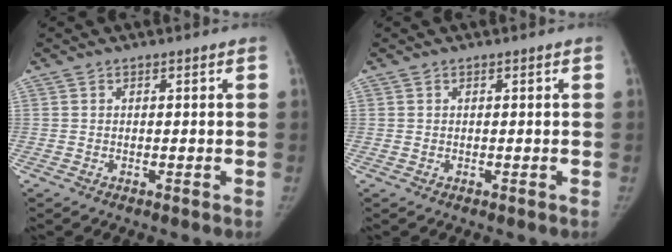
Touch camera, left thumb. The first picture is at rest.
{"total": 0.0}